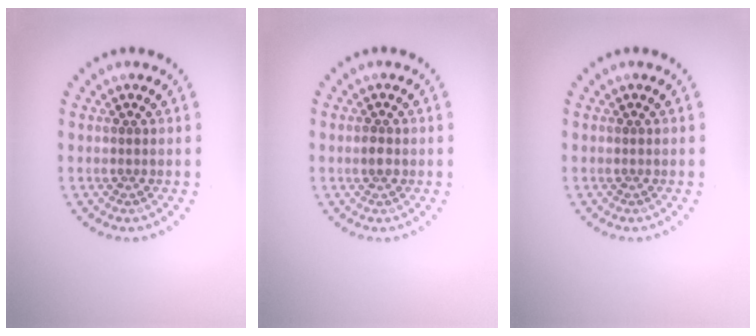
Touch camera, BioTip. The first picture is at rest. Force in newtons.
{"total": 1.0, "press": 1.0, "slide": 0.0}
{"total": 0.0}